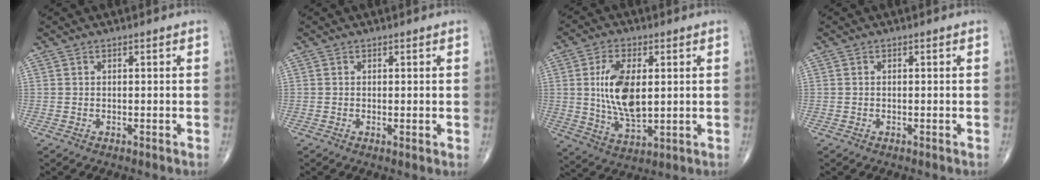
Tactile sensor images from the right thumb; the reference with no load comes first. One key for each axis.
{"total": 1.0, "fx": 0.2, "fy": 0.2, "fz": 0.9, "tx": -0.017, "ty": -0.004, "tz": 0.001}
{"total": 12.3, "fx": 1.5, "fy": 6.2, "fz": 10.5, "tx": -0.193, "ty": -0.014, "tz": 0.034}
{"total": 0.0}